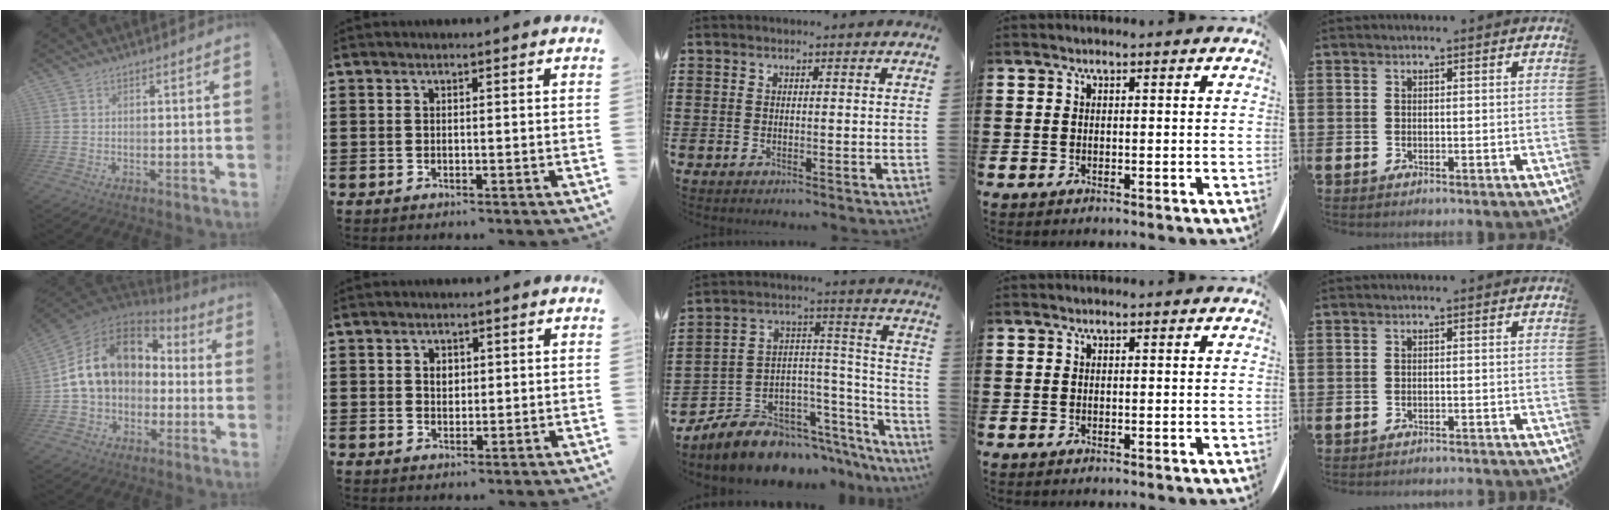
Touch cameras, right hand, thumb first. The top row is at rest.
{"thumb": {"total": 18.4, "force": [5.0, 12.7, 12.3], "torque": [-0.195, -0.004, 0.104]}, "index": {"total": 1.7, "force": [0.4, 1.3, 1.0], "torque": [-0.022, 0.008, 0.007]}, "middle": {"total": 7.3, "force": [-6.4, 3.6, 0.4], "torque": [-0.021, -0.005, -0.119]}, "little": {"total": 0.9, "force": [-0.9, -0.1, 0.0], "torque": [-0.001, 0.001, -0.019]}}